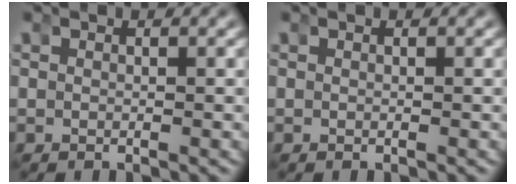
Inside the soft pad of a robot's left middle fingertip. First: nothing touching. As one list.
[{"total": 0.0}]